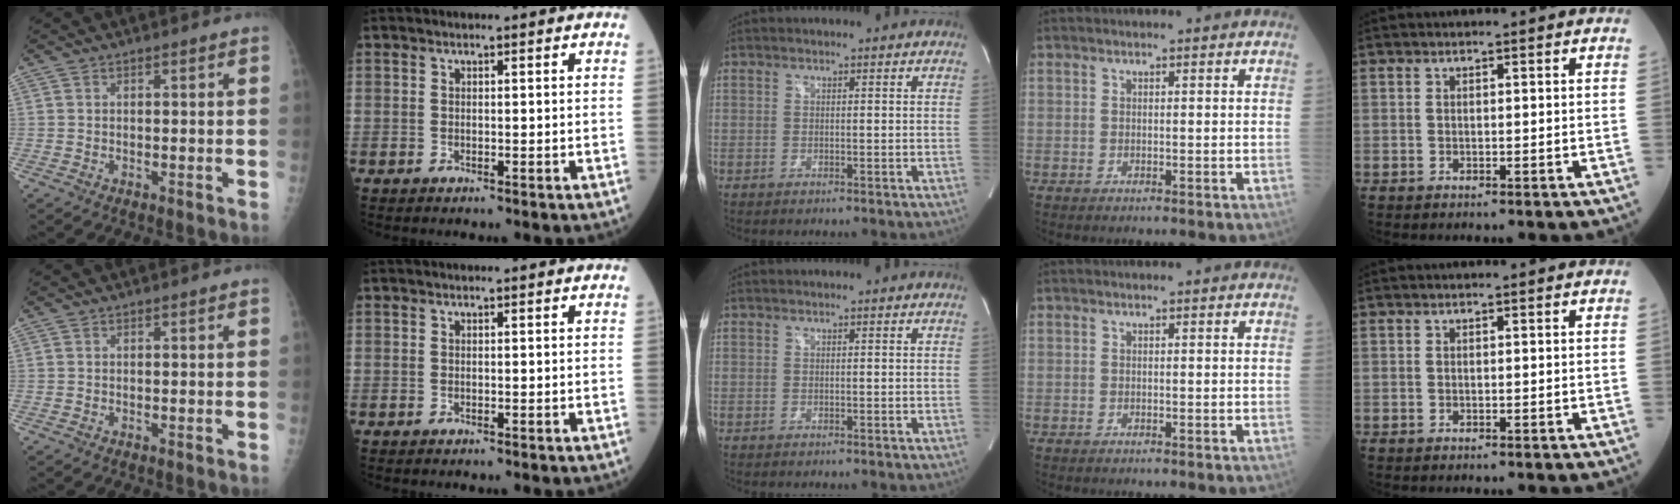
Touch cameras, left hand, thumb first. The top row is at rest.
{}